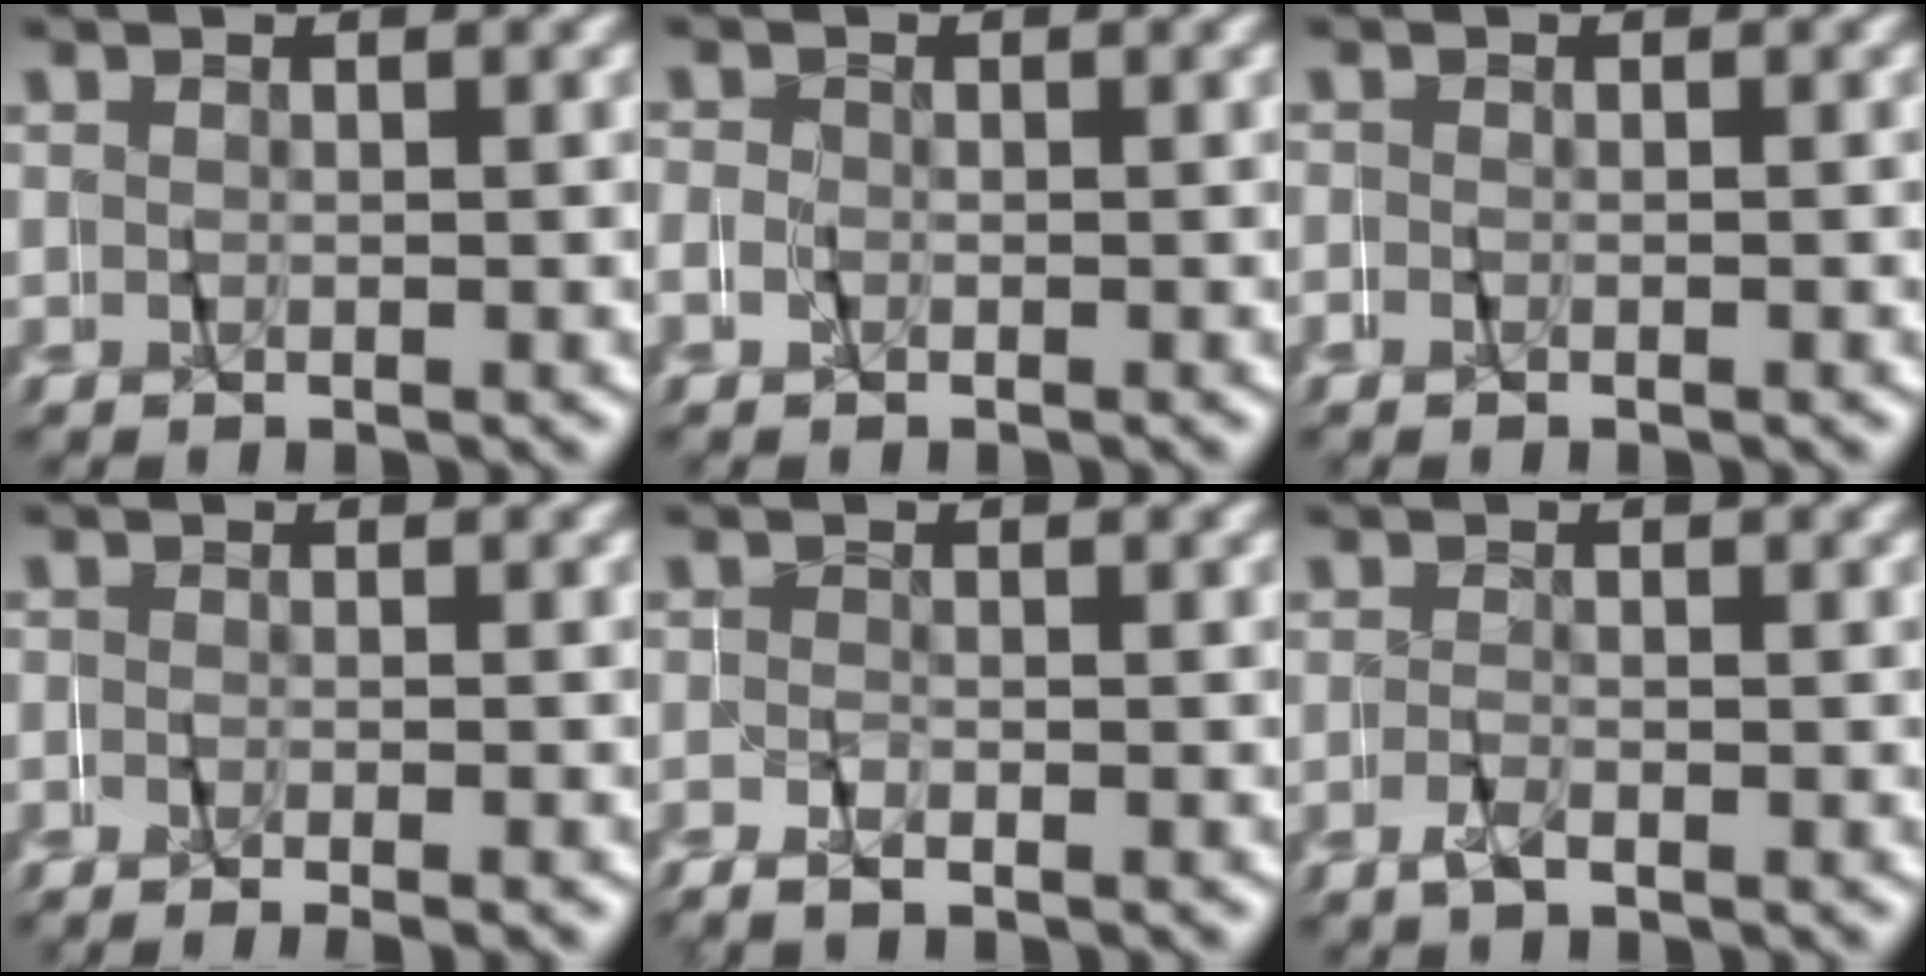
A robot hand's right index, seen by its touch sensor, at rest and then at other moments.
{"total": 0.6, "force": [-0.2, 0.2, -0.5], "torque": [0.015, 0.008, -0.013]}
{"total": 0.8, "force": [-0.8, -0.1, 0.0], "torque": [-0.008, -0.001, -0.016]}
{"total": 1.4, "force": [-1.3, -0.3, 0.3], "torque": [-0.009, 0.001, -0.027]}
{"total": 1.0, "force": [-1.0, 0.1, 0.2], "torque": [-0.006, 0.009, -0.027]}
{"total": 1.2, "force": [-1.2, -0.2, -0.1], "torque": [-0.006, 0.002, -0.026]}